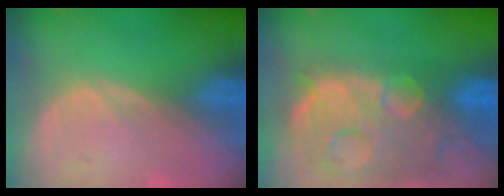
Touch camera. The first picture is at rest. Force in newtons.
{"total": 14.5, "press": 11.7, "slide": 8.5}